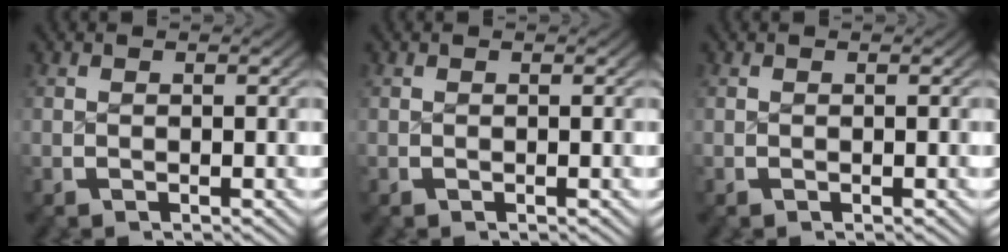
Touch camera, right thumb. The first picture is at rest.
{"total": 0.0}
{"total": 0.0}